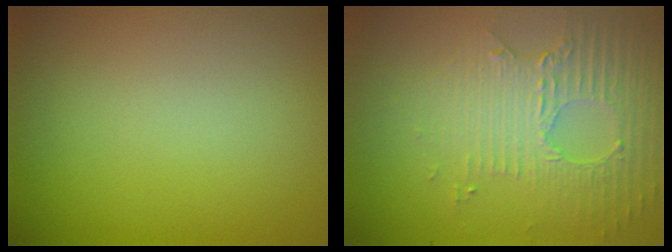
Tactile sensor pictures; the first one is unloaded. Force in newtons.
{"total": 5.2, "press": 3.3, "slide": 4.0}